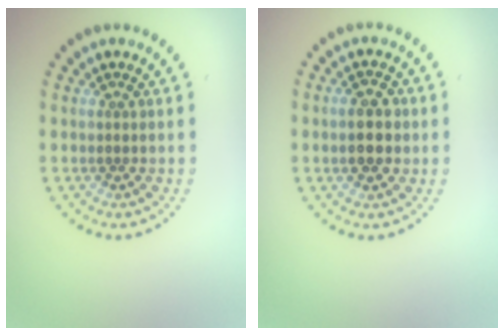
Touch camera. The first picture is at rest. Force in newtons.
{"total": 3.6, "press": 3.6, "slide": 0.3}